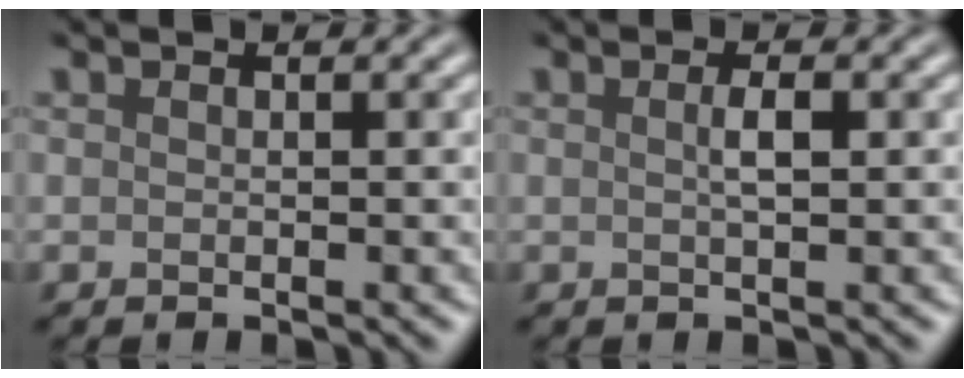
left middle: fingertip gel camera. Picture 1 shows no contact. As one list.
[{"total": 1.5, "force": [0.2, 0.2, 1.5], "torque": [-0.027, 0.004, 0.002]}]